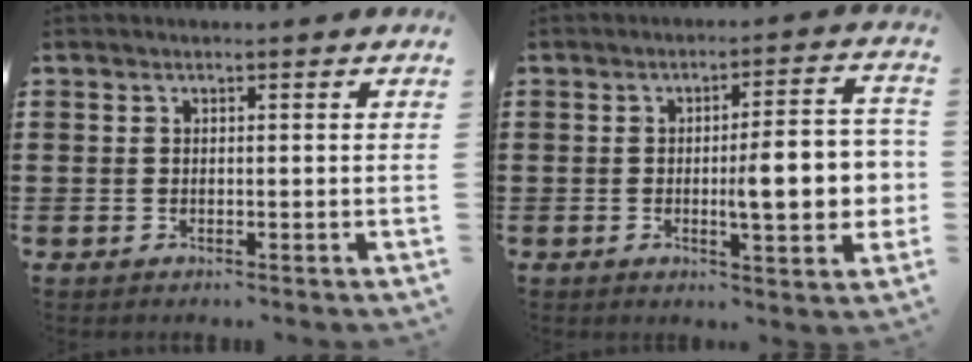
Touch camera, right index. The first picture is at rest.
{"total": 10.0, "force": [-1.0, 2.2, 9.7], "torque": [-0.138, -0.008, -0.021]}